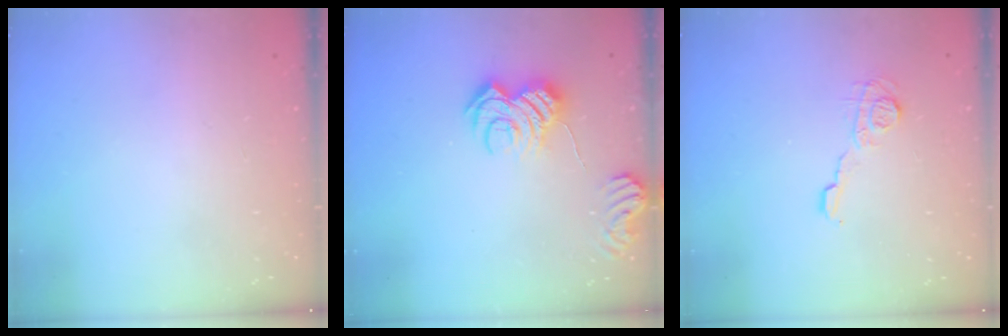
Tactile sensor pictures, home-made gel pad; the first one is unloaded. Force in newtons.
{"total": 9.4, "press": 9.4, "slide": 0.6}
{"total": 7.8, "press": 7.8, "slide": 0.1}